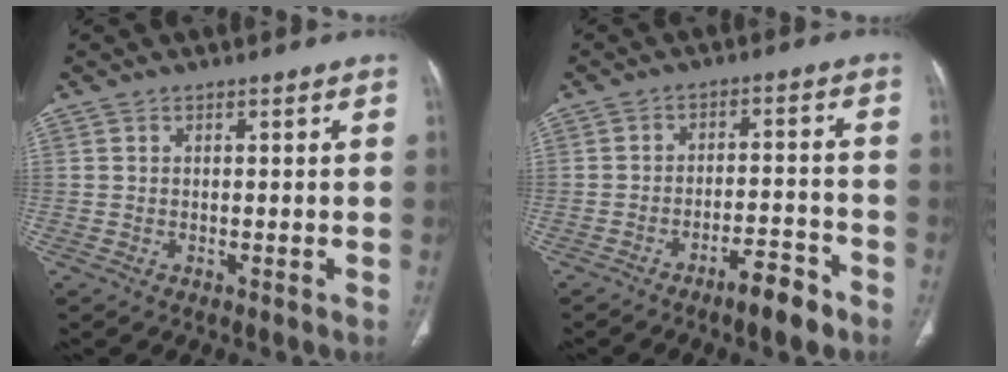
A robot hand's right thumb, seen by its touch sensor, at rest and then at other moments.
{"total": 6.8, "force": [-4.7, 1.7, 4.5], "torque": [-0.070, 0.033, -0.073]}